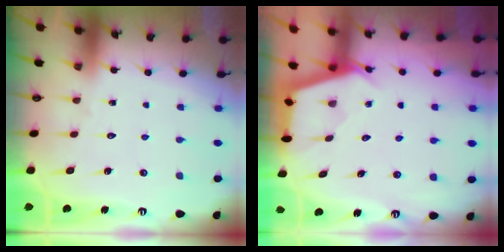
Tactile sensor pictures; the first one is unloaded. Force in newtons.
{"total": 2.6, "press": 2.6, "slide": 0.4}